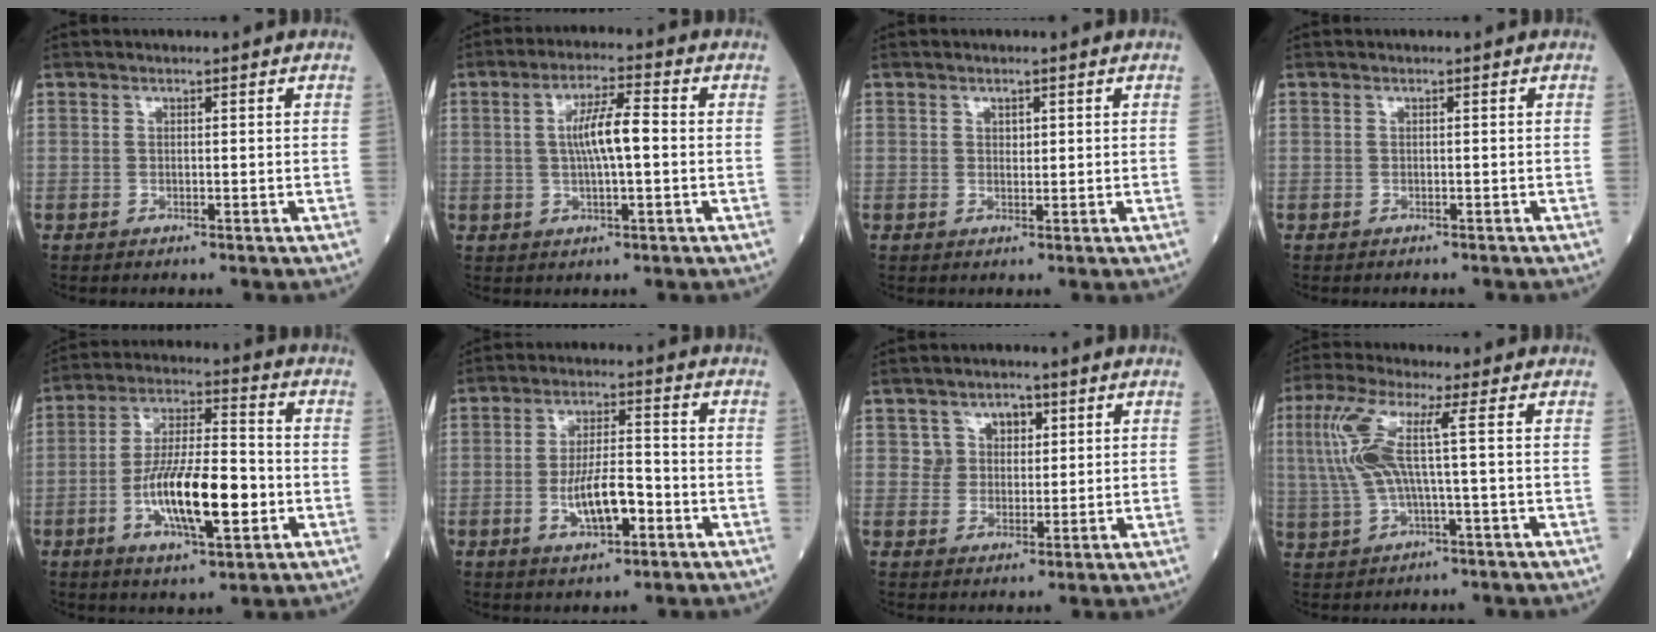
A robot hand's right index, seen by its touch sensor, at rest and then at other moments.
{"total": 6.5, "force": [0.2, 0.9, 6.5], "torque": [-0.121, 0.010, 0.000]}
{"total": 1.0, "force": [0.4, 0.7, 0.7], "torque": [-0.008, -0.002, 0.006]}
{"total": 1.5, "force": [-1.3, 0.4, 0.4], "torque": [-0.013, -0.002, -0.018]}
{"total": 14.2, "force": [-3.8, 3.6, 13.3], "torque": [-0.243, 0.000, -0.066]}
{"total": 7.9, "force": [-2.6, 2.4, 7.1], "torque": [-0.134, 0.006, -0.045]}
{"total": 4.3, "force": [1.8, 3.7, 1.3], "torque": [-0.013, 0.007, 0.030]}
{"total": 8.8, "force": [1.1, 0.8, 8.8], "torque": [-0.209, 0.019, 0.022]}